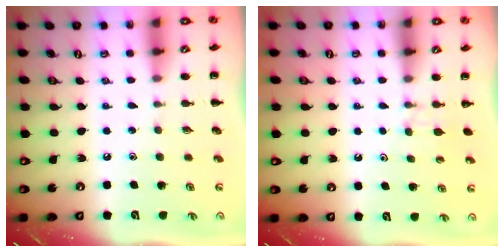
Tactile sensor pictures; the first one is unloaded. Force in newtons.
{"total": 4.2, "press": 3.9, "slide": 1.4}